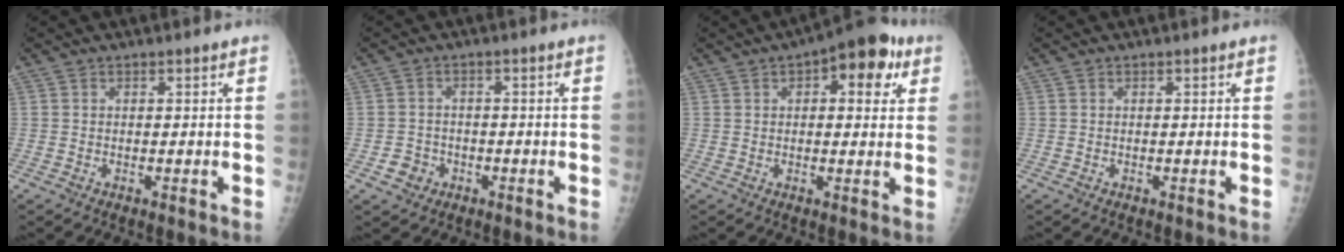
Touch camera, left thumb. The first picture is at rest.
{"total": 3.3, "force": [-1.4, 3.0, 0.7], "torque": [0.005, 0.012, -0.022]}
{"total": 11.6, "force": [5.0, 5.5, 9.0], "torque": [-0.074, 0.003, 0.057]}
{"total": 0.0}